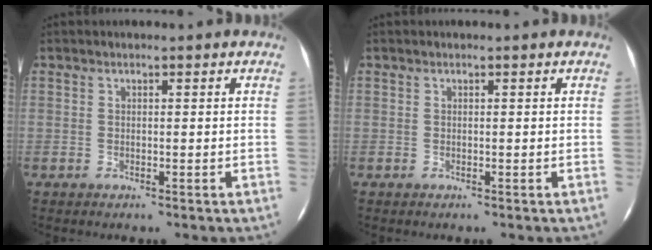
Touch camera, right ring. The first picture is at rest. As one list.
[{"total": 0.0}]